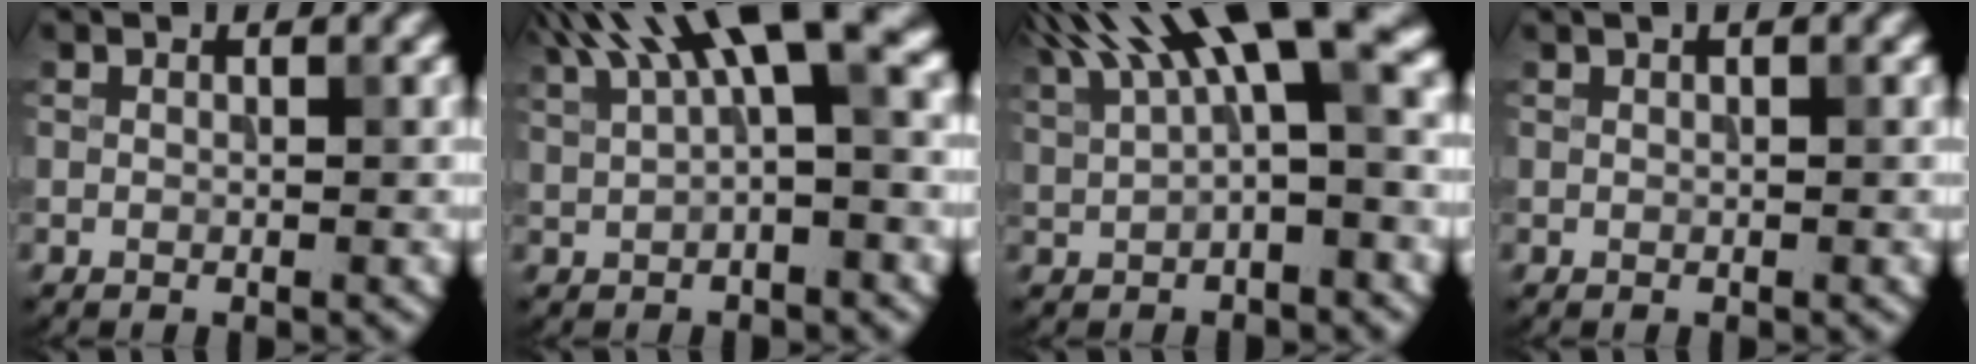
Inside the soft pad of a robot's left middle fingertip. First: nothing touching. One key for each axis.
{"total": 9.1, "fx": 4.1, "fy": 2.6, "fz": 7.7, "tx": -0.130, "ty": 0.021, "tz": 0.070}
{"total": 10.1, "fx": 4.4, "fy": 2.7, "fz": 8.7, "tx": -0.146, "ty": 0.022, "tz": 0.074}
{"total": 0.6, "fx": 0.4, "fy": 0.1, "fz": 0.5, "tx": -0.007, "ty": 0.003, "tz": 0.004}